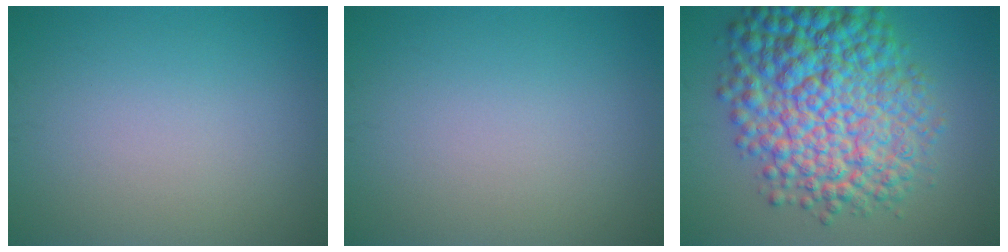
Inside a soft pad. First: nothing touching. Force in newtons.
{"total": 0.0}
{"total": 12.5, "press": 12.5, "slide": 0.2}